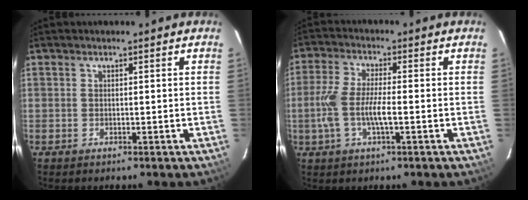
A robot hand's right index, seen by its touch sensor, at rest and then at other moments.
{"total": 8.0, "force": [-1.8, 2.0, 7.6], "torque": [-0.160, -0.001, -0.036]}